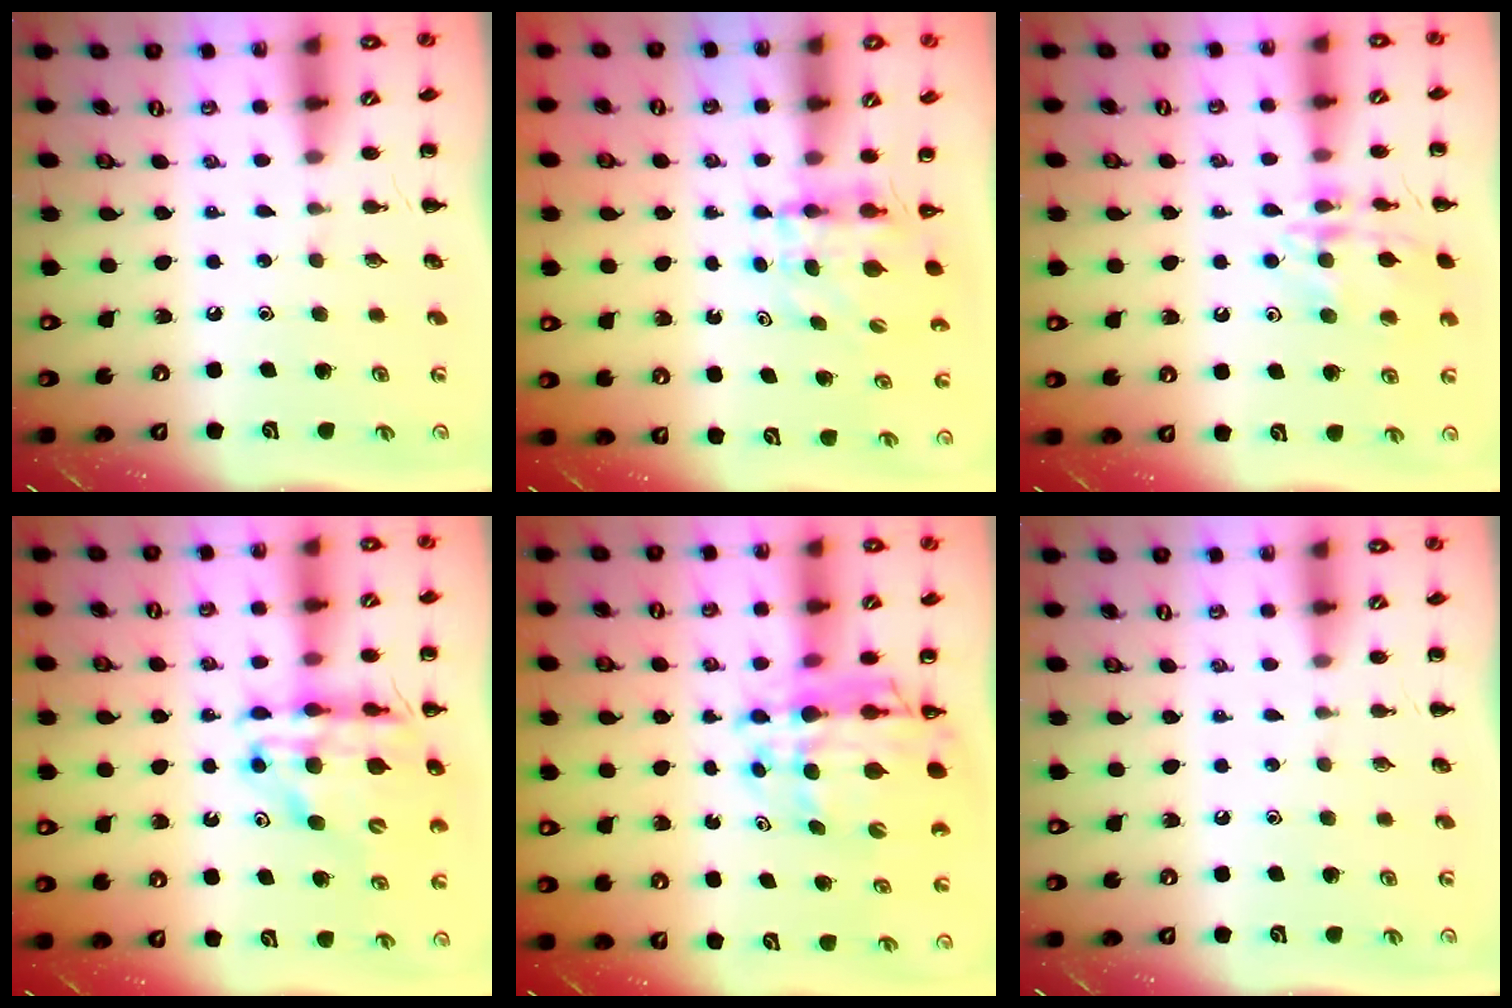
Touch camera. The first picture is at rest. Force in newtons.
{"total": 4.0, "press": 4.0, "slide": 0.1}
{"total": 15.8, "press": 15.8, "slide": 1.0}
{"total": 16.4, "press": 15.9, "slide": 4.1}
{"total": 12.7, "press": 12.2, "slide": 3.5}
{"total": 0.0}